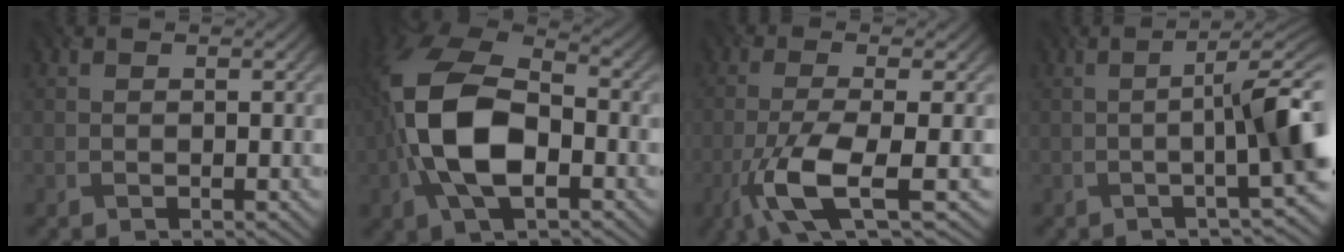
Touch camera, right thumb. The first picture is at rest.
{"total": 14.1, "force": [-2.6, 7.9, 11.4], "torque": [-0.259, -0.001, -0.065]}
{"total": 8.4, "force": [-3.5, 1.9, 7.5], "torque": [-0.141, 0.000, -0.079]}
{"total": 8.7, "force": [-1.2, 1.5, 8.5], "torque": [-0.119, 0.009, -0.026]}